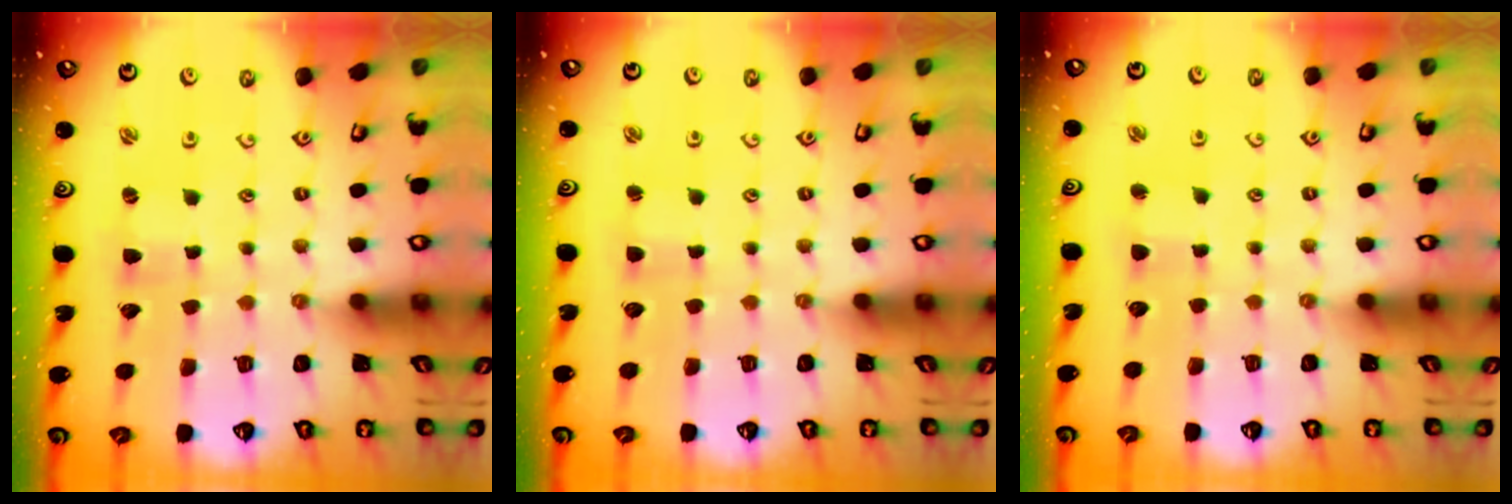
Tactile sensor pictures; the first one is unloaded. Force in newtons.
{"total": 2.3, "press": 2.3, "slide": 0.4}
{"total": 2.4, "press": 2.4, "slide": 0.4}